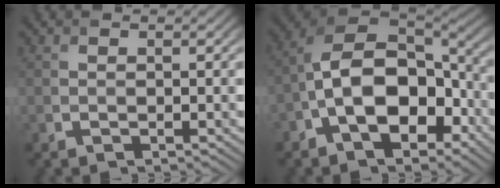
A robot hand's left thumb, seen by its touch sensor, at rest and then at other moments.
{"total": 14.2, "force": [-4.2, 8.1, 10.9], "torque": [-0.200, -0.001, -0.088]}